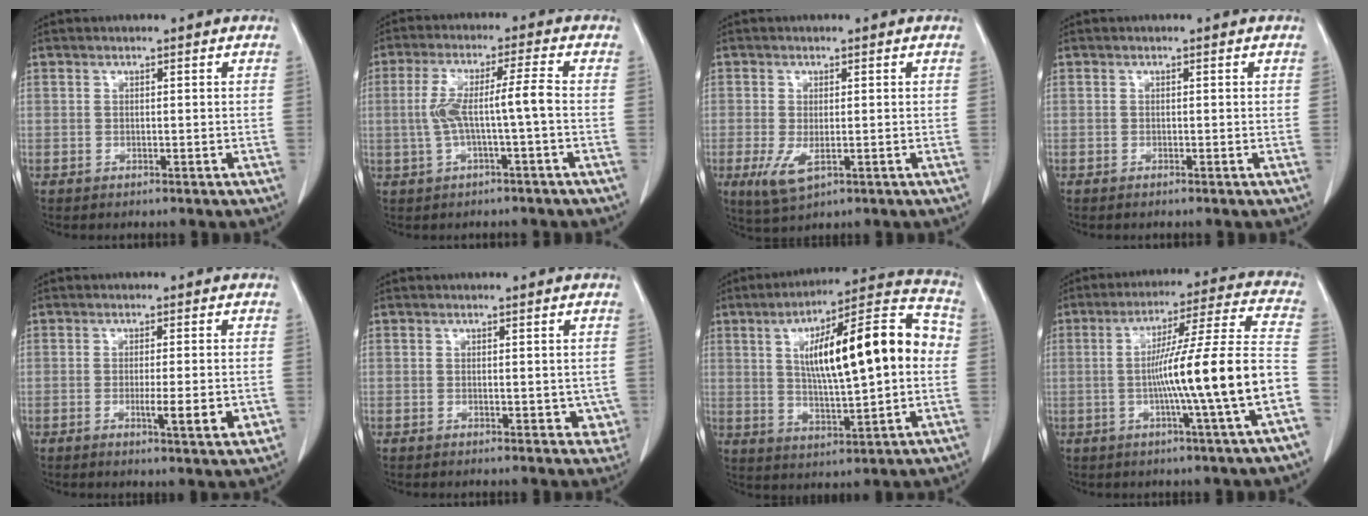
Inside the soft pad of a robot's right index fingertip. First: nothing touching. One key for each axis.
{"total": 7.0, "fx": -0.8, "fy": -0.1, "fz": 6.9, "tx": -0.142, "ty": 0.023, "tz": -0.010}
{"total": 4.3, "fx": -1.2, "fy": 2.1, "fz": 3.6, "tx": -0.074, "ty": -0.011, "tz": -0.012}
{"total": 0.0}
{"total": 5.7, "fx": -1.4, "fy": 0.6, "fz": 5.5, "tx": -0.079, "ty": -0.009, "tz": -0.016}
{"total": 3.5, "fx": -0.3, "fy": 2.1, "fz": 2.9, "tx": -0.014, "ty": -0.002, "tz": 0.000}
{"total": 20.2, "fx": 2.7, "fy": 4.1, "fz": 19.6, "tx": -0.301, "ty": 0.039, "tz": 0.040}
{"total": 17.3, "fx": -3.9, "fy": -1.7, "fz": 16.8, "tx": -0.255, "ty": 0.008, "tz": -0.066}